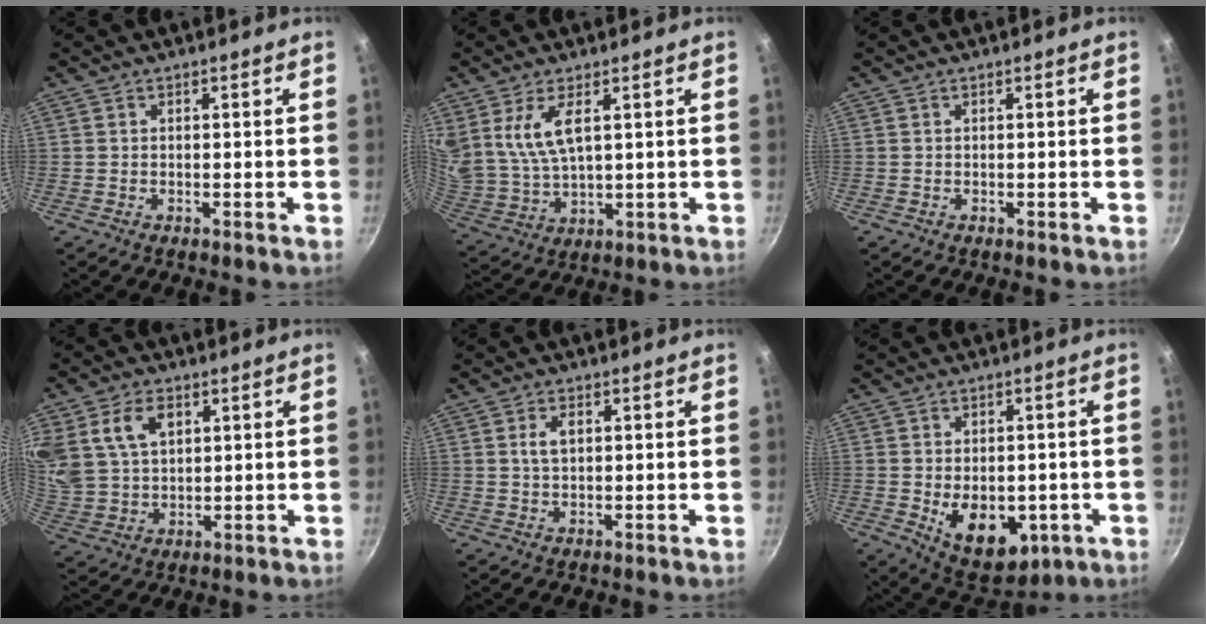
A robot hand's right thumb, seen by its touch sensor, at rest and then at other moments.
{"total": 9.8, "force": [3.9, 4.6, 7.8], "torque": [-0.146, -0.030, 0.092]}
{"total": 0.0}
{"total": 12.2, "force": [4.8, 8.4, 7.5], "torque": [-0.134, -0.011, 0.100]}
{"total": 3.1, "force": [0.8, 1.7, 2.5], "torque": [-0.040, 0.003, 0.015]}
{"total": 12.5, "force": [-2.7, 8.1, 9.2], "torque": [-0.094, -0.009, -0.018]}